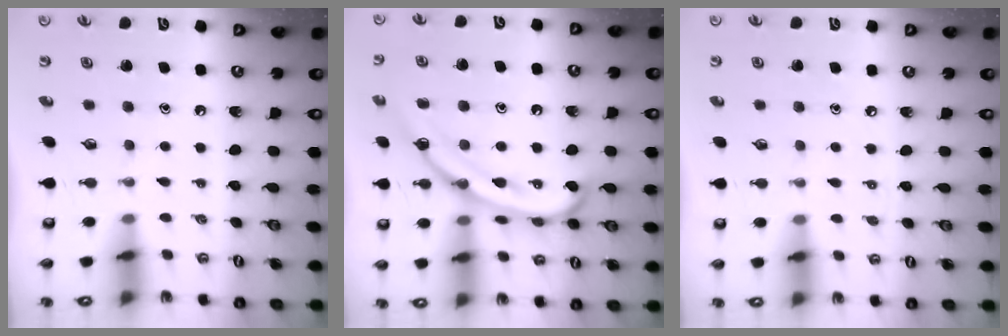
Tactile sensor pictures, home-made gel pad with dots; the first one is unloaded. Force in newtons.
{"total": 15.7, "press": 15.7, "slide": 0.7}
{"total": 2.8, "press": 2.8, "slide": 0.3}